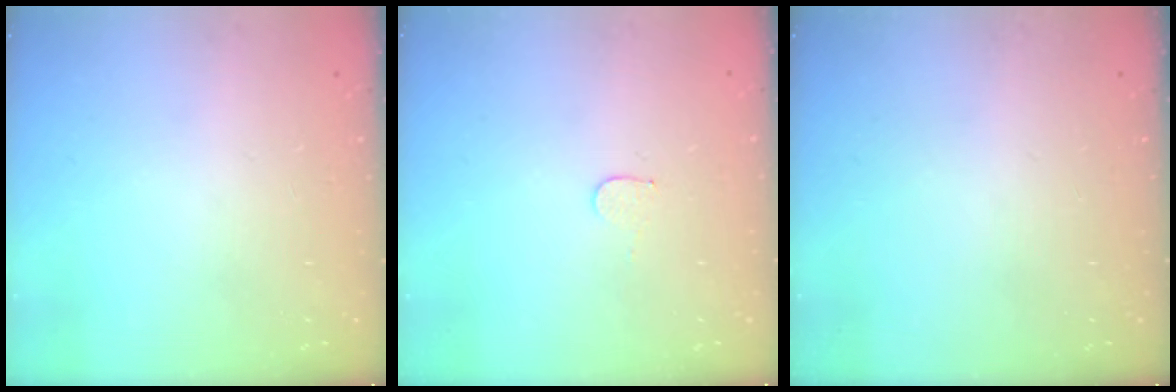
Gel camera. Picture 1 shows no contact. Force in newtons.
{"total": 3.4, "press": 3.4, "slide": 0.2}
{"total": 0.0}